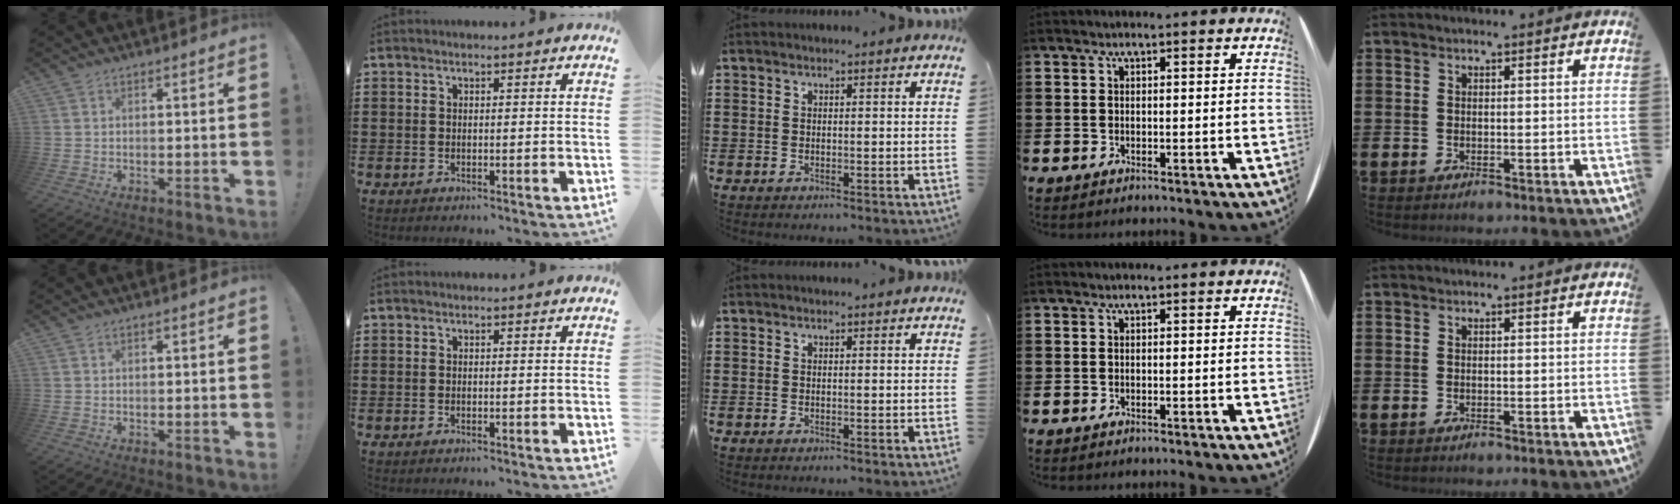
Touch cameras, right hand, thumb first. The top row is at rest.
{}